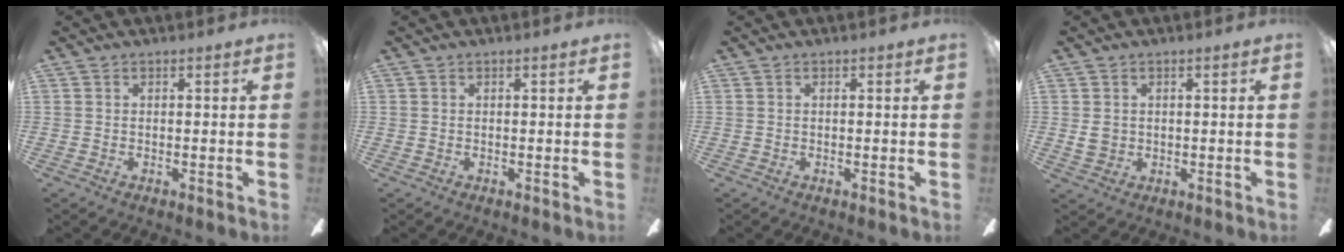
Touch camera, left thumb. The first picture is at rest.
{"total": 0.0}
{"total": 0.0}
{"total": 2.5, "force": [0.1, 2.2, 1.2], "torque": [-0.023, 0.004, 0.002]}